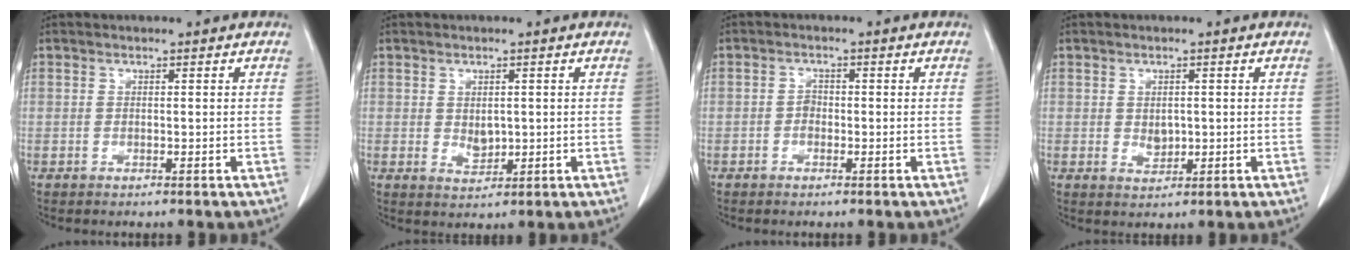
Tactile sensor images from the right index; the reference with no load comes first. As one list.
[{"total": 2.5, "force": [0.3, 1.7, 1.8], "torque": [-0.030, -0.004, 0.015]}, {"total": 1.3, "force": [-0.4, 1.0, 0.7], "torque": [-0.008, 0.007, -0.006]}, {"total": 2.2, "force": [0.2, 1.6, 1.5], "torque": [-0.024, -0.002, 0.011]}]